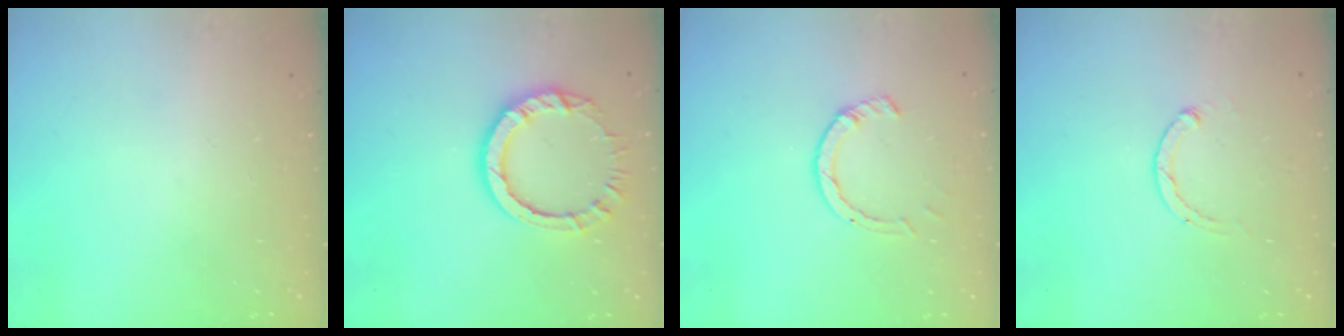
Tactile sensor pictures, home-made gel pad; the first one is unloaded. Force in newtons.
{"total": 8.7, "press": 8.6, "slide": 0.7}
{"total": 4.2, "press": 4.1, "slide": 0.4}
{"total": 1.8, "press": 1.7, "slide": 0.5}